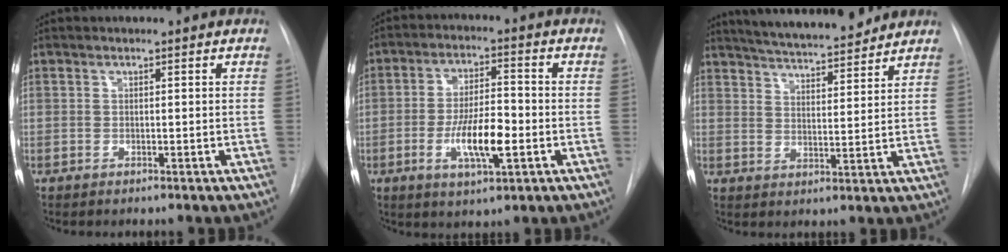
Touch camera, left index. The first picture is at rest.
{"total": 9.3, "force": [-3.0, 2.3, 8.5], "torque": [-0.159, -0.005, -0.048]}
{"total": 14.1, "force": [12.7, 1.9, 5.8], "torque": [-0.094, 0.004, 0.192]}